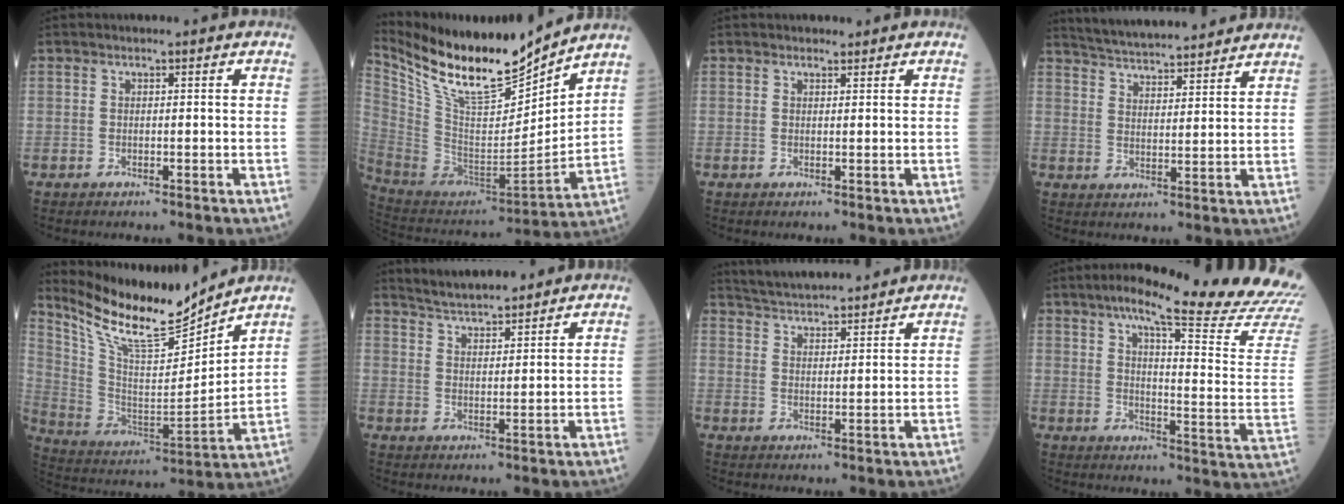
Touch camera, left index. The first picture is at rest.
{"total": 18.9, "force": [16.4, 2.4, 9.1], "torque": [-0.175, -0.023, 0.309]}
{"total": 1.0, "force": [0.9, 0.4, 0.1], "torque": [-0.008, 0.000, 0.014]}
{"total": 15.2, "force": [14.1, 1.8, 5.4], "torque": [-0.091, 0.022, 0.208]}
{"total": 15.5, "force": [13.8, 1.7, 6.8], "torque": [-0.141, -0.008, 0.260]}
{"total": 7.1, "force": [6.7, 1.1, 2.1], "torque": [-0.045, 0.021, 0.120]}
{"total": 11.7, "force": [11.0, 1.0, 3.7], "torque": [-0.070, 0.024, 0.171]}
{"total": 23.3, "force": [20.2, -0.5, 11.6], "torque": [-0.166, -0.078, 0.245]}